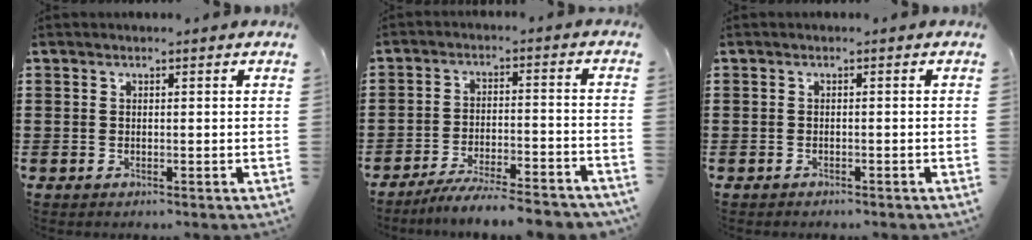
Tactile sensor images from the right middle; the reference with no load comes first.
{"total": 5.8, "force": [-5.5, 0.0, 1.8], "torque": [-0.035, -0.006, -0.107]}
{"total": 0.7, "force": [-0.6, 0.2, 0.0], "torque": [-0.001, 0.001, -0.014]}